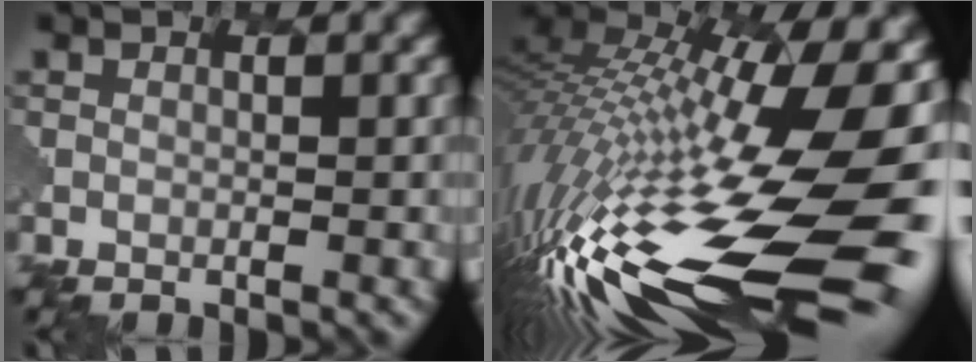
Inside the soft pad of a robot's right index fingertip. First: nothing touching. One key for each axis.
{"total": 18.2, "fx": -2.6, "fy": 5.6, "fz": 17.1, "tx": -0.334, "ty": -0.006, "tz": -0.051}